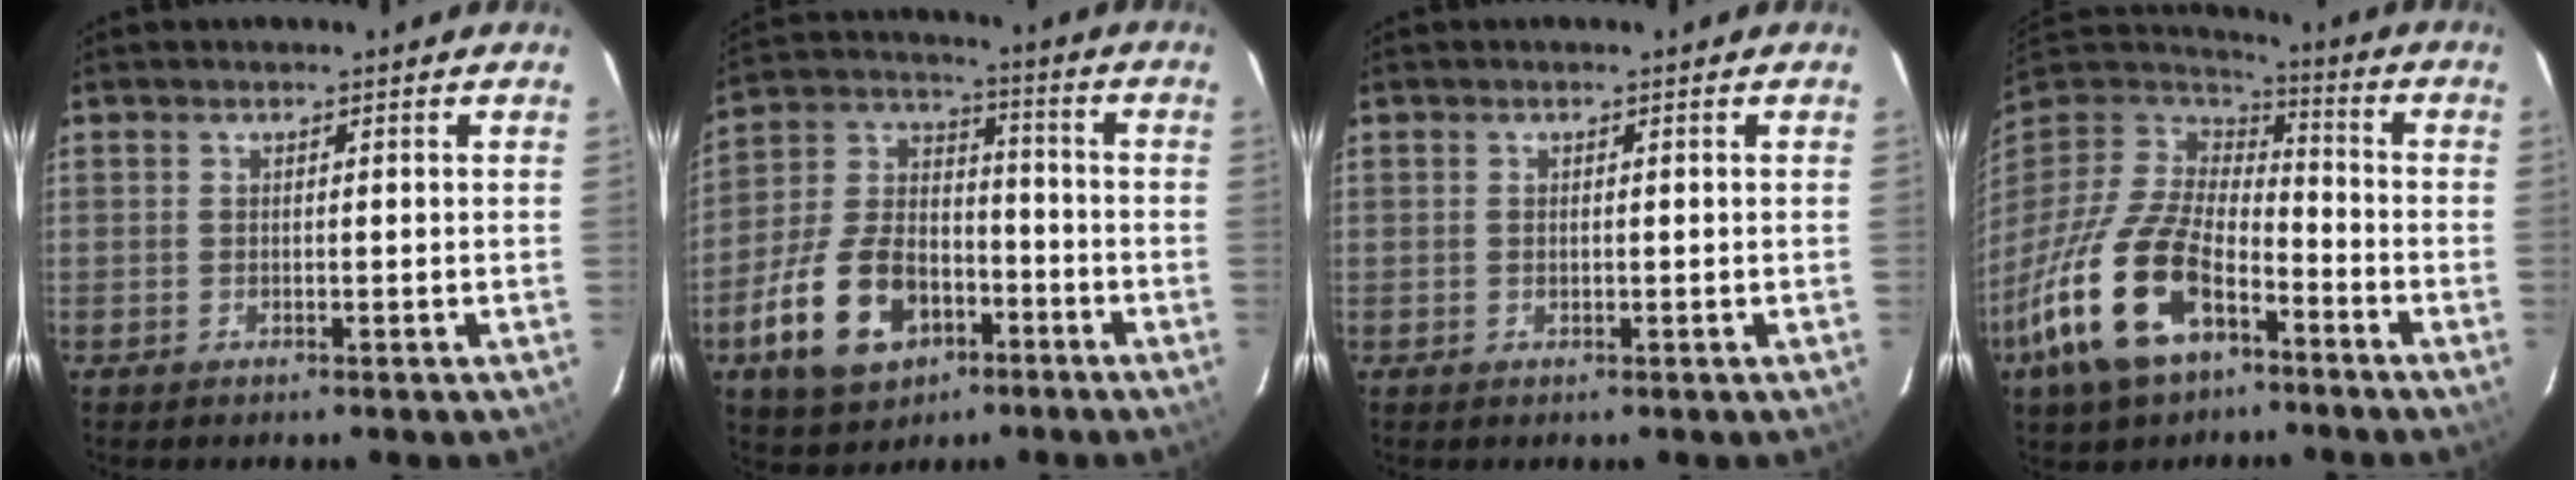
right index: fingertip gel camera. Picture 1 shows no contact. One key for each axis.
{"total": 17.0, "fx": -7.8, "fy": 10.7, "fz": 10.7, "tx": -0.241, "ty": 0.016, "tz": -0.126}
{"total": 0.5, "fx": 0.0, "fy": 0.4, "fz": 0.3, "tx": -0.005, "ty": 0.002, "tz": 0.001}
{"total": 22.0, "fx": -11.5, "fy": 11.7, "fz": 14.6, "tx": -0.327, "ty": -0.028, "tz": -0.210}